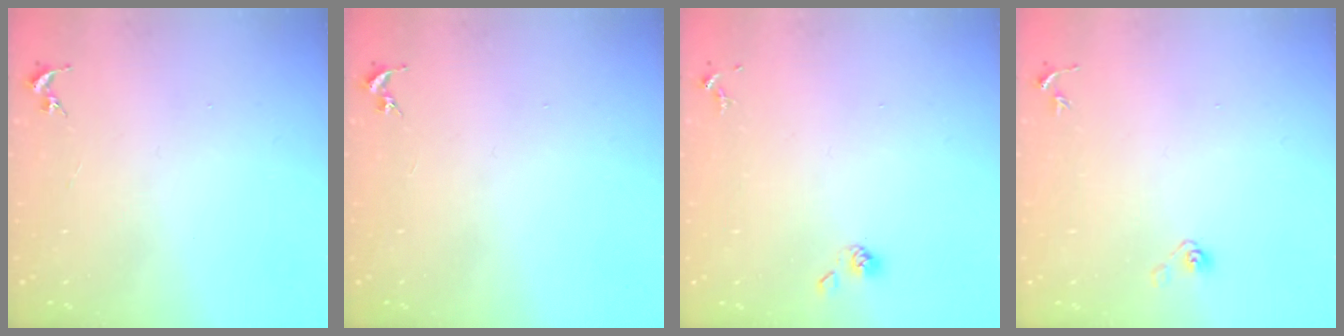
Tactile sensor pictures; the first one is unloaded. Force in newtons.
{"total": 0.0}
{"total": 3.8, "press": 3.7, "slide": 0.8}
{"total": 4.0, "press": 3.3, "slide": 2.2}